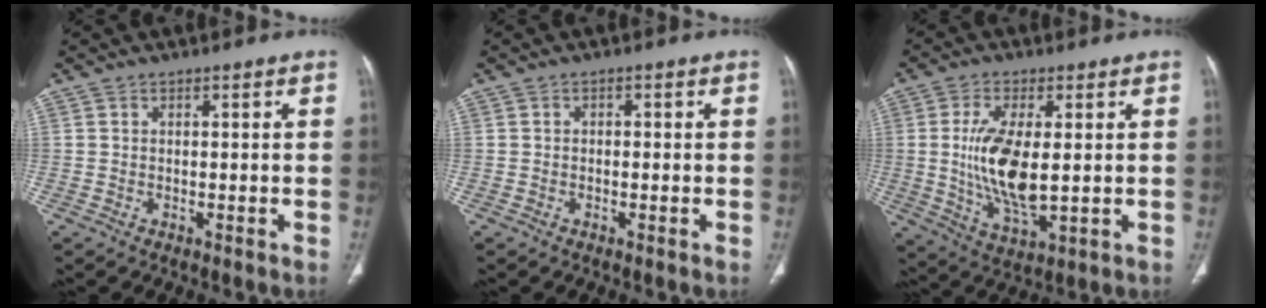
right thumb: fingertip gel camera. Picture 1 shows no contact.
{"total": 0.7, "force": [-0.1, 0.6, 0.5], "torque": [-0.003, 0.003, -0.006]}
{"total": 12.5, "force": [0.6, 5.2, 11.4], "torque": [-0.226, -0.021, 0.020]}